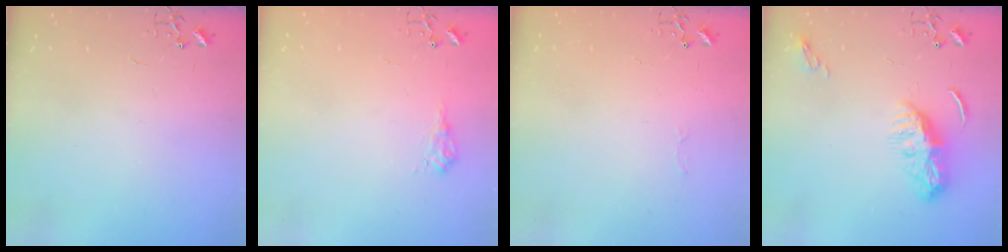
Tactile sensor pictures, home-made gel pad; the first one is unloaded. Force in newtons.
{"total": 8.5, "press": 8.5, "slide": 0.8}
{"total": 2.5, "press": 2.5, "slide": 0.4}
{"total": 8.5, "press": 8.5, "slide": 0.3}